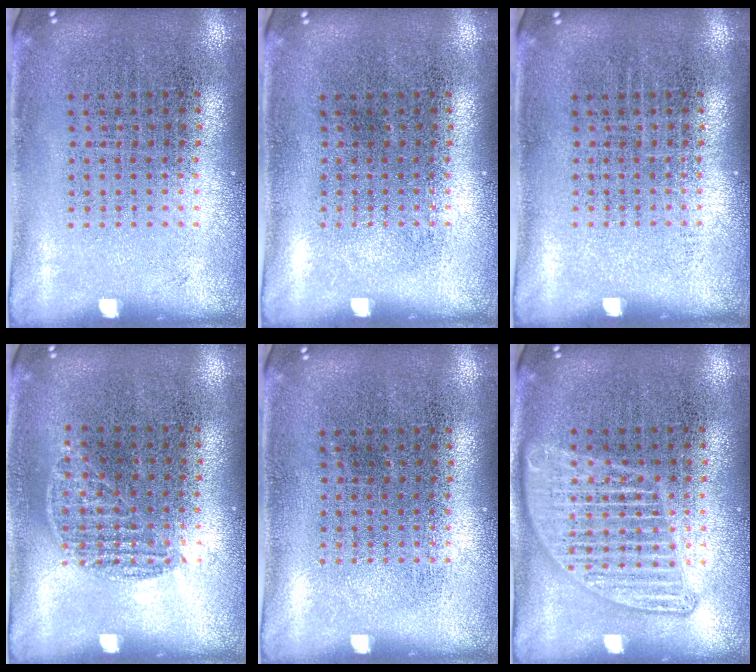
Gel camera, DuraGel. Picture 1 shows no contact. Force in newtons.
{"total": 0.0}
{"total": 0.0}
{"total": 0.8, "press": 0.7, "slide": 0.4}
{"total": 0.0}
{"total": 1.6, "press": 1.6, "slide": 0.1}